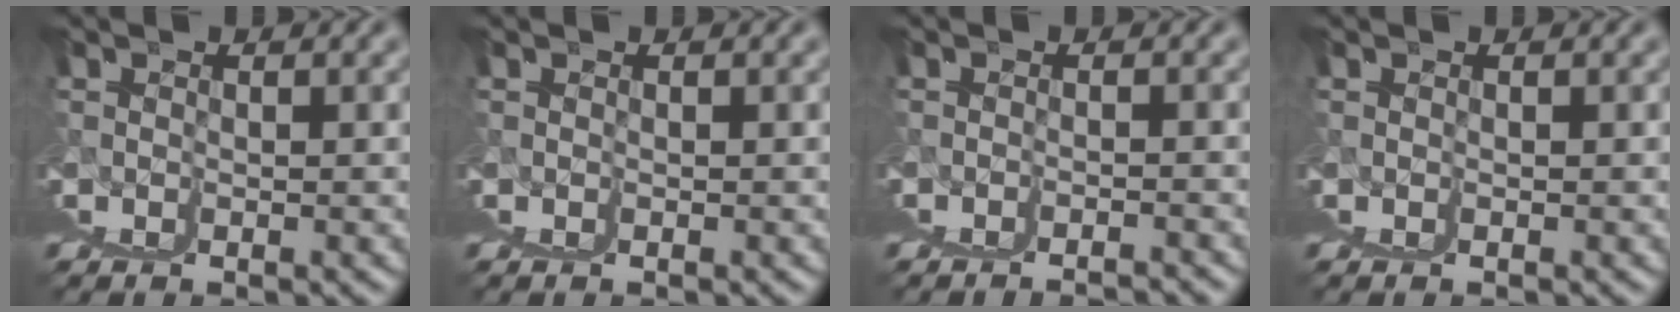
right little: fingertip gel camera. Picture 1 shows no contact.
{"total": 0.0}
{"total": 3.1, "force": [-1.0, -2.5, -1.4], "torque": [0.028, 0.009, -0.016]}
{"total": 0.0}